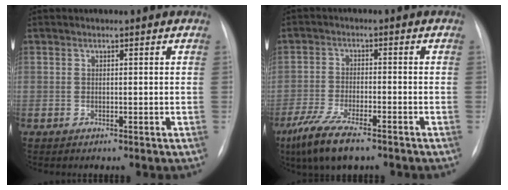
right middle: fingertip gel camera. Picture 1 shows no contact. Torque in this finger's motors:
{"motor_torque": [0.92, -0.98, 0.34, 0.11]}